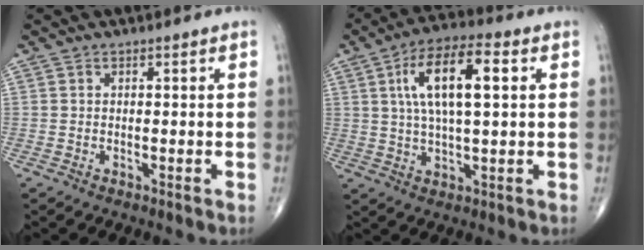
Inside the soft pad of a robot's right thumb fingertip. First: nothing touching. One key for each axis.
{"total": 13.2, "fx": 3.4, "fy": 4.7, "fz": 11.8, "tx": -0.211, "ty": 0.010, "tz": 0.054}